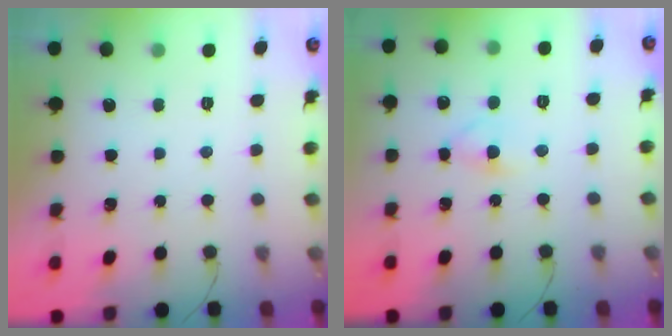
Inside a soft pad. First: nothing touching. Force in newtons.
{"total": 4.1, "press": 3.9, "slide": 1.1}